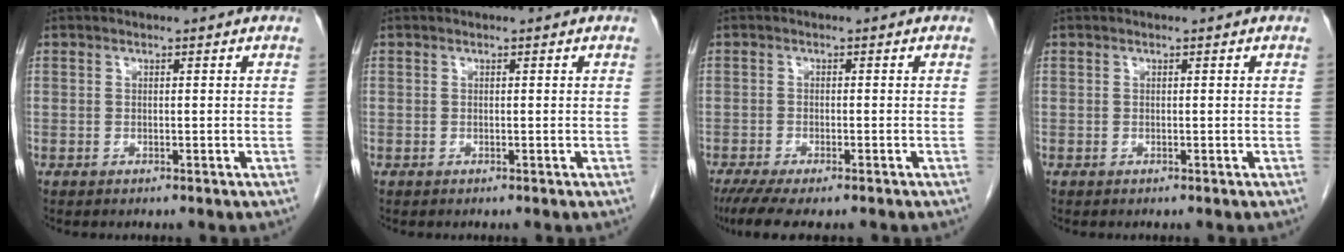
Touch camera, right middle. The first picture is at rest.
{"total": 0.0}
{"total": 7.4, "force": [-5.8, 1.5, 4.2], "torque": [-0.063, -0.015, -0.093]}
{"total": 0.0}